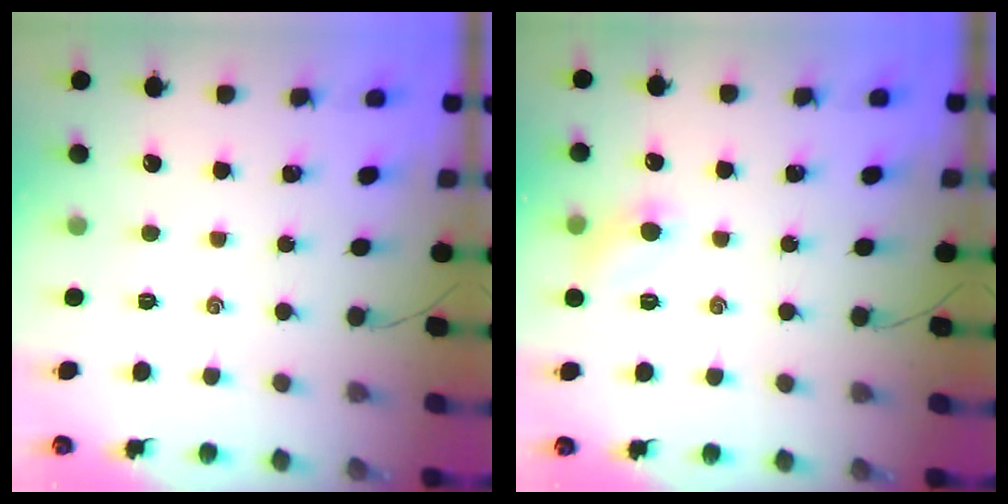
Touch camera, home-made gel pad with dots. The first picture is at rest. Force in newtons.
{"total": 5.7, "press": 5.4, "slide": 1.7}